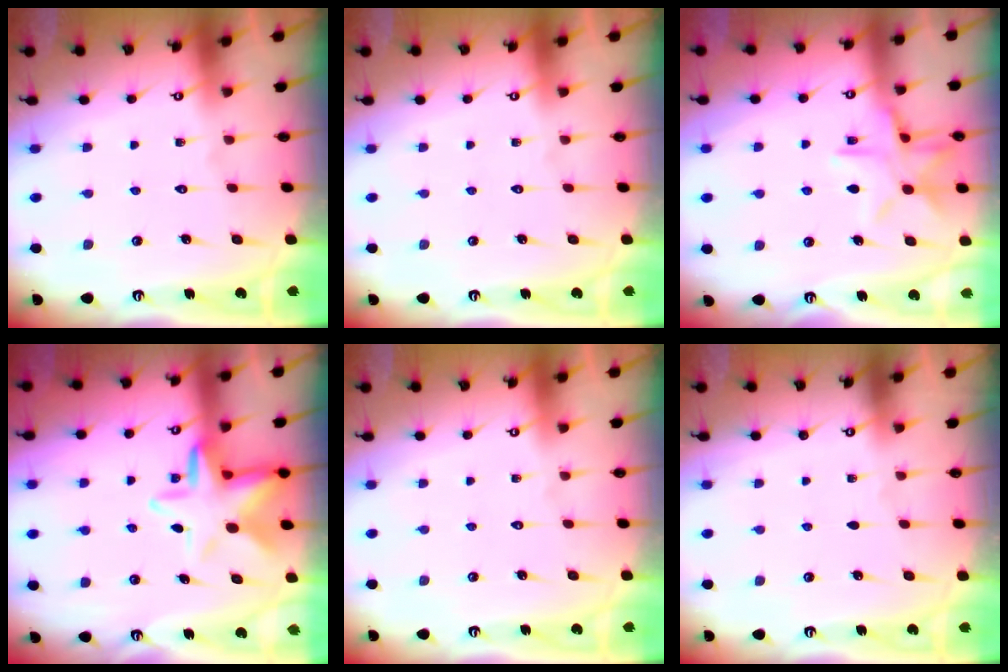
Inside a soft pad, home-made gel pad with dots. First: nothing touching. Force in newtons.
{"total": 0.0}
{"total": 12.5, "press": 12.4, "slide": 0.9}
{"total": 9.9, "press": 9.6, "slide": 2.4}
{"total": 0.0}
{"total": 0.0}